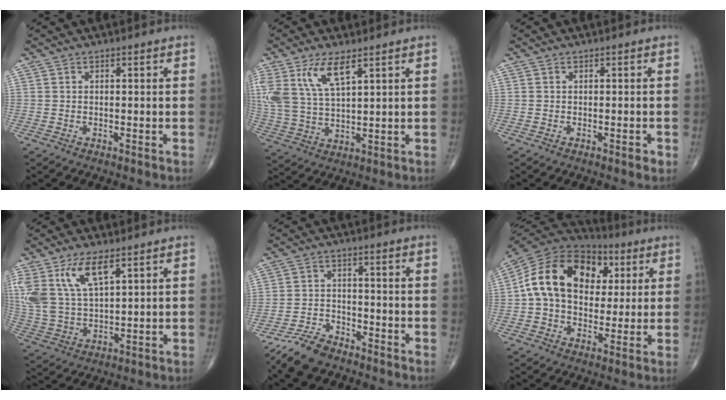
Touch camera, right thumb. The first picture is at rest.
{"total": 12.1, "force": [6.1, 4.8, 9.2], "torque": [-0.199, -0.016, 0.128]}
{"total": 1.1, "force": [-0.5, 0.4, 0.9], "torque": [-0.013, -0.002, -0.008]}
{"total": 13.9, "force": [6.9, 6.3, 10.3], "torque": [-0.212, -0.019, 0.144]}
{"total": 7.7, "force": [-6.2, 3.2, 3.2], "torque": [-0.061, 0.022, -0.123]}
{"total": 20.7, "force": [3.9, 14.7, 14.1], "torque": [-0.234, 0.025, 0.058]}